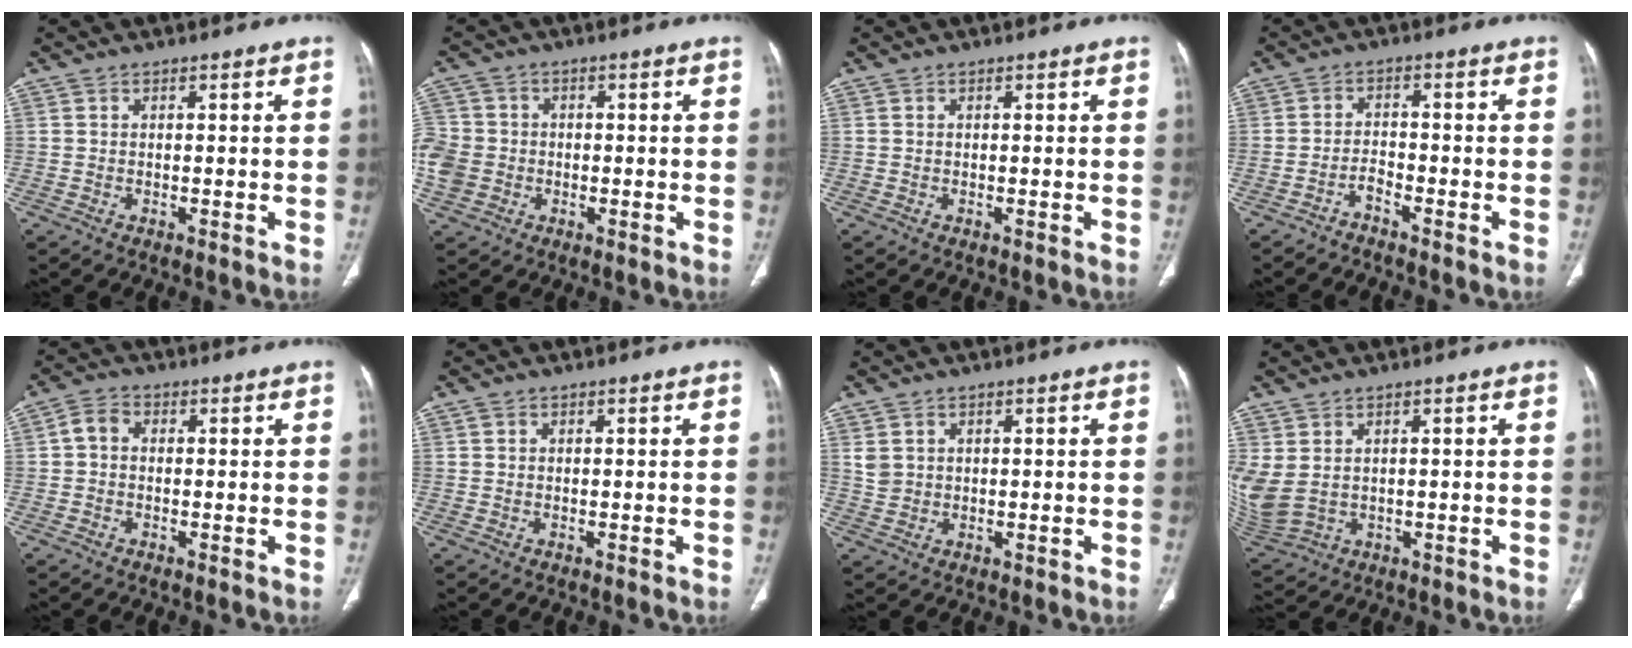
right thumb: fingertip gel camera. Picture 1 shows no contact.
{"total": 9.2, "force": [-1.7, 8.1, 3.9], "torque": [-0.093, 0.016, -0.029]}
{"total": 0.0}
{"total": 2.1, "force": [-1.9, 0.4, 0.6], "torque": [-0.008, 0.018, -0.037]}
{"total": 3.3, "force": [0.2, 2.6, 2.1], "torque": [-0.034, 0.011, -0.004]}
{"total": 0.5, "force": [0.2, 0.5, 0.2], "torque": [-0.001, 0.000, 0.004]}
{"total": 2.5, "force": [1.0, 2.0, 1.1], "torque": [-0.015, -0.002, 0.028]}
{"total": 9.3, "force": [1.5, 6.4, 6.5], "torque": [-0.171, -0.003, 0.050]}